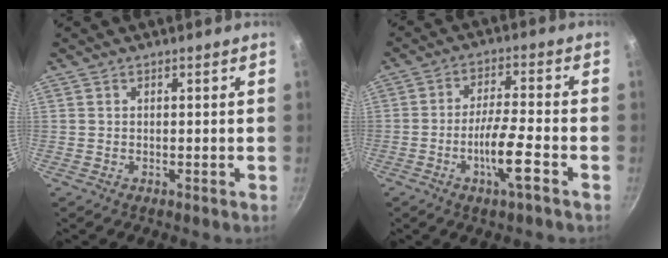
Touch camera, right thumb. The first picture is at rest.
{"total": 8.4, "force": [-3.7, 1.3, 7.4], "torque": [-0.133, 0.023, -0.068]}